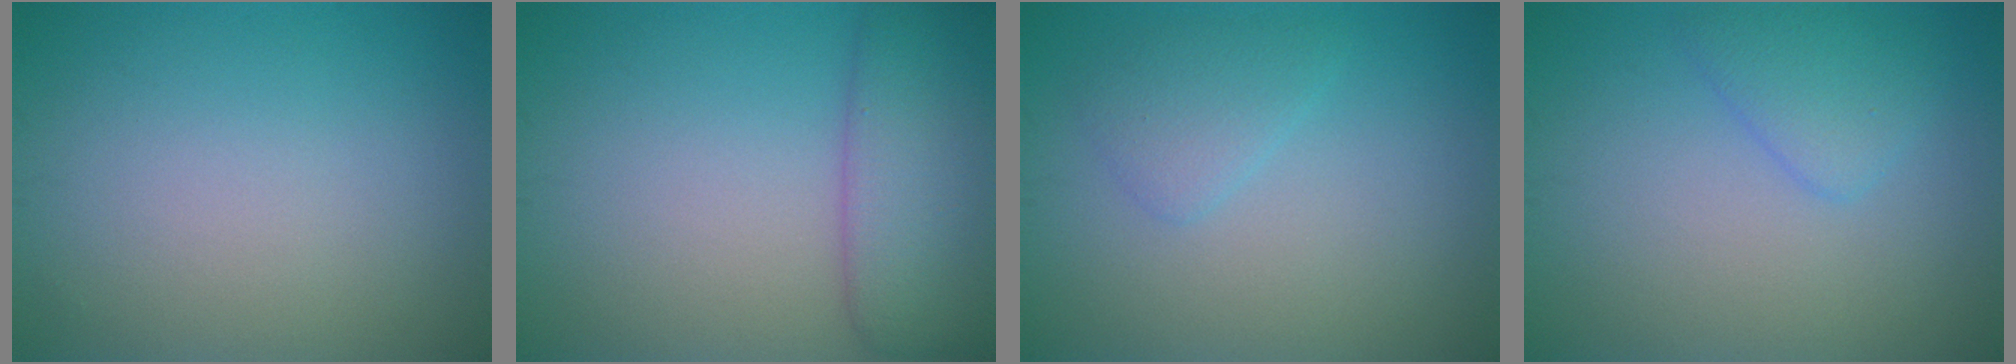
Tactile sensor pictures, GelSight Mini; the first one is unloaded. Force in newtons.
{"total": 5.1, "press": 5.0, "slide": 0.5}
{"total": 2.0, "press": 2.0, "slide": 0.1}
{"total": 2.3, "press": 2.3, "slide": 0.2}